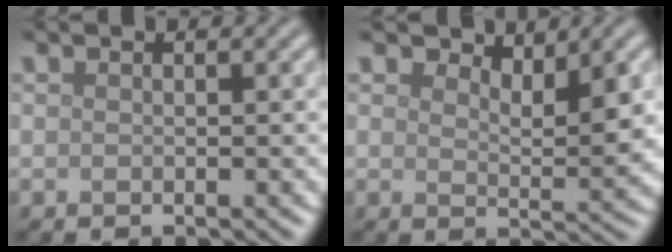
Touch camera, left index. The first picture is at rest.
{"total": 3.2, "force": [2.4, 1.0, 1.8], "torque": [-0.026, -0.005, 0.034]}